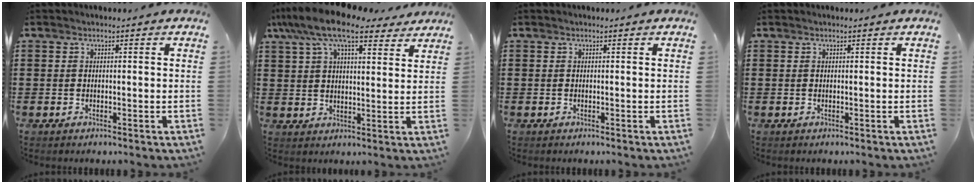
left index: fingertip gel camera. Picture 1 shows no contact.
{"total": 11.4, "force": [8.6, 3.0, 6.9], "torque": [-0.150, -0.014, 0.155]}
{"total": 0.0}
{"total": 0.0}